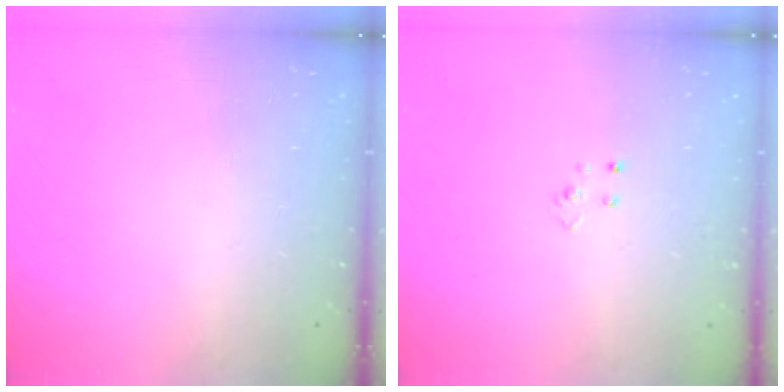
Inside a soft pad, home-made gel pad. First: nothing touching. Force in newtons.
{"total": 2.8, "press": 2.8, "slide": 0.3}